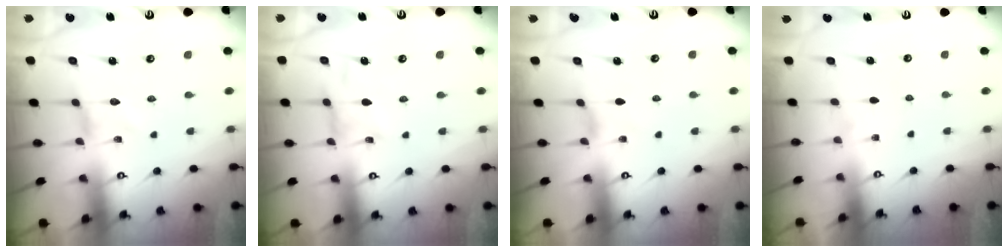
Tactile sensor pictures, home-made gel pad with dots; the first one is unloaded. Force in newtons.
{"total": 0.9, "press": 0.9, "slide": 0.3}
{"total": 0.7, "press": 0.6, "slide": 0.3}
{"total": 0.0}